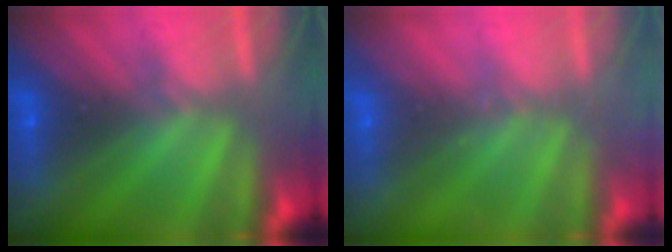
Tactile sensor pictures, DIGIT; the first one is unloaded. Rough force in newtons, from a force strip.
{"total": 2.1}